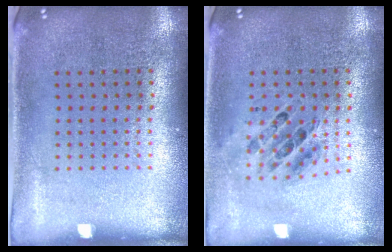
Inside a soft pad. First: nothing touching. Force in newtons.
{"total": 0.7, "press": 0.7, "slide": 0.2}